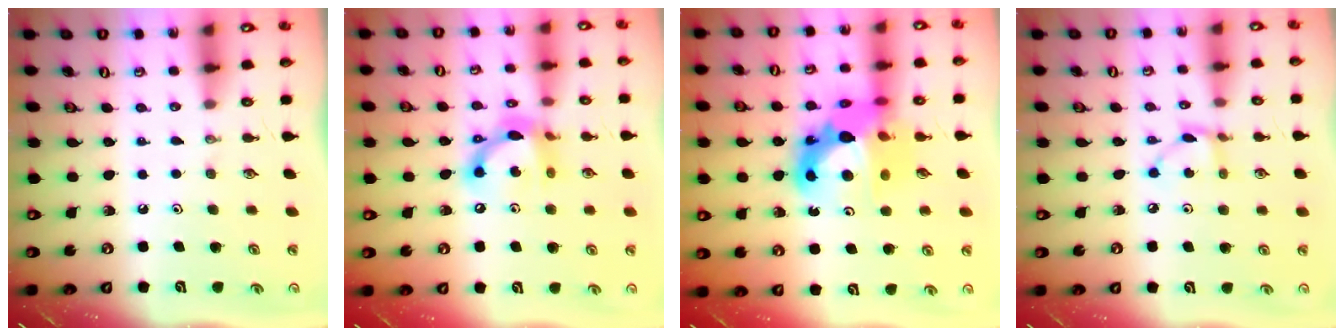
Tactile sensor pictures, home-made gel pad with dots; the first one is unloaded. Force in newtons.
{"total": 13.5, "press": 13.4, "slide": 1.0}
{"total": 16.3, "press": 16.1, "slide": 2.9}
{"total": 4.1, "press": 4.1, "slide": 0.2}